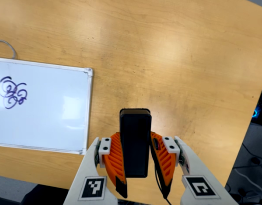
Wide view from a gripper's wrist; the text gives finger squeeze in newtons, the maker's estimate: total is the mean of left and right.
{"total": 4.8, "left": 3.4, "right": 6.3}